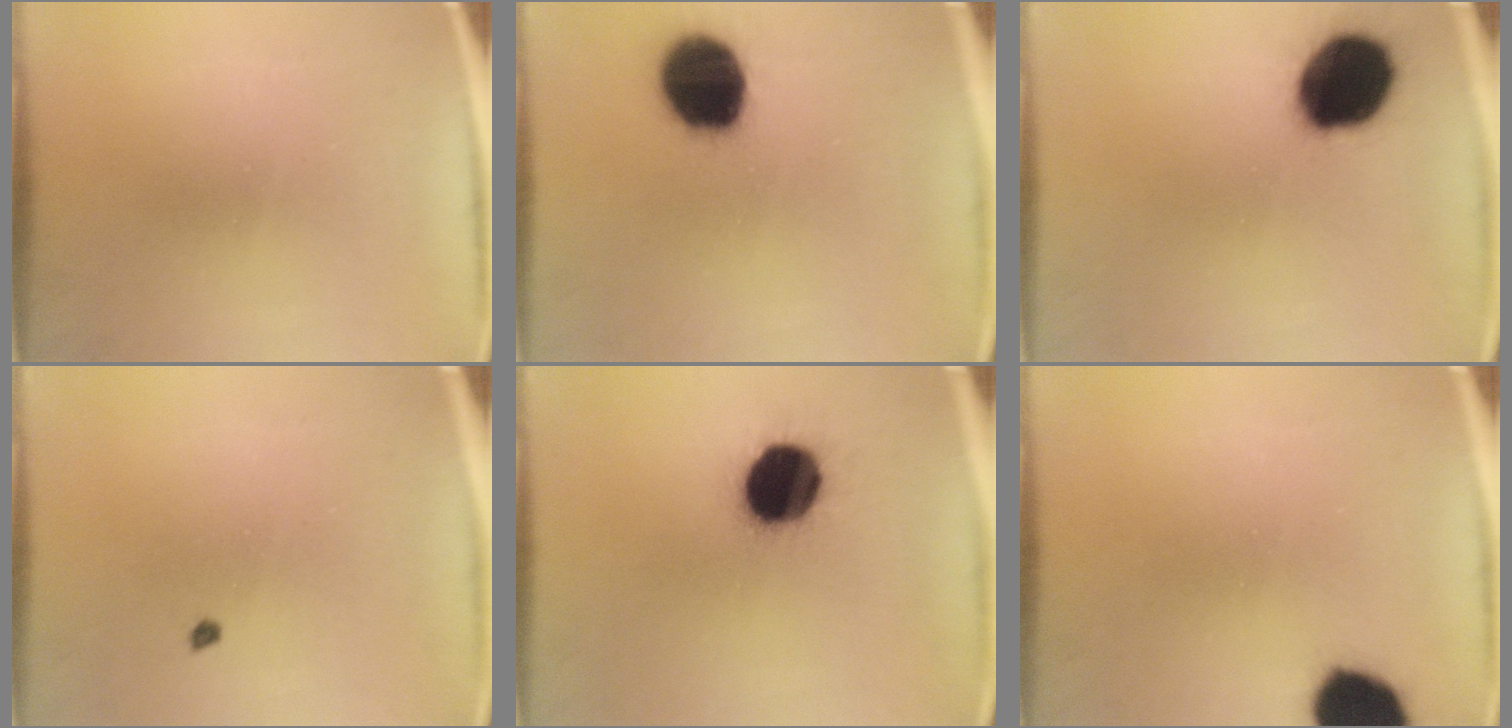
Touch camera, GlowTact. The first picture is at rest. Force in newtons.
{"total": 18.1}
{"total": 18.3}
{"total": 0.6}
{"total": 15.6}
{"total": 13.8}